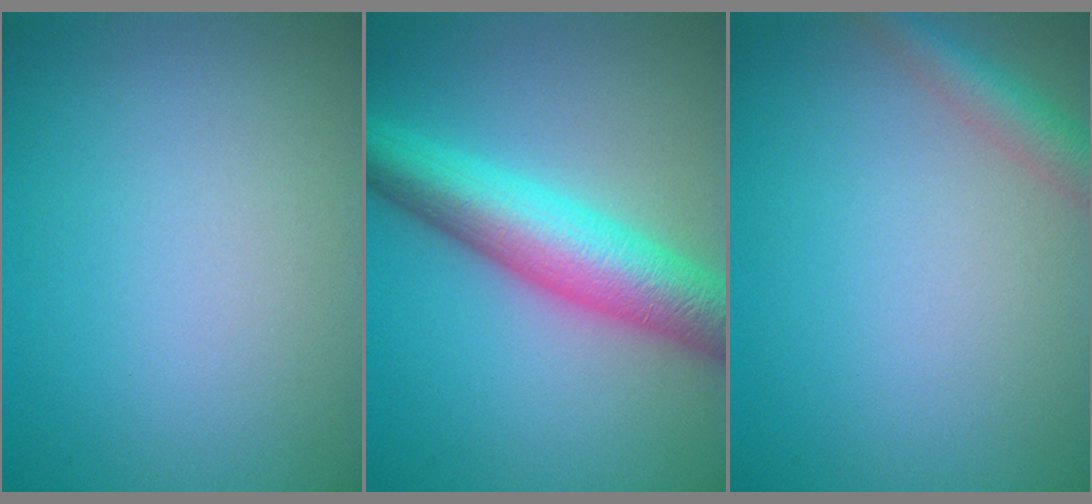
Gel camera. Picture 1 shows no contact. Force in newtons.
{"total": 8.4, "press": 8.4, "slide": 0.2}
{"total": 2.8, "press": 2.8, "slide": 0.1}